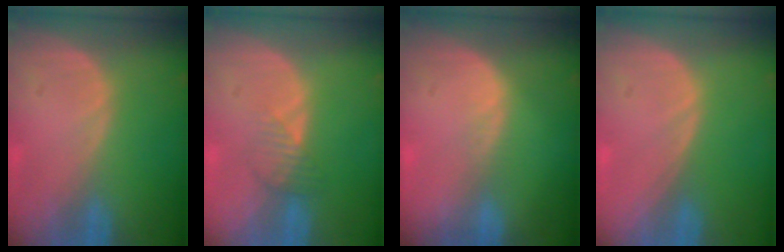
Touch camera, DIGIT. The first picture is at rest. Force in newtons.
{"total": 2.4, "press": 2.4, "slide": 0.1}
{"total": 1.1, "press": 0.7, "slide": 0.9}
{"total": 0.0}